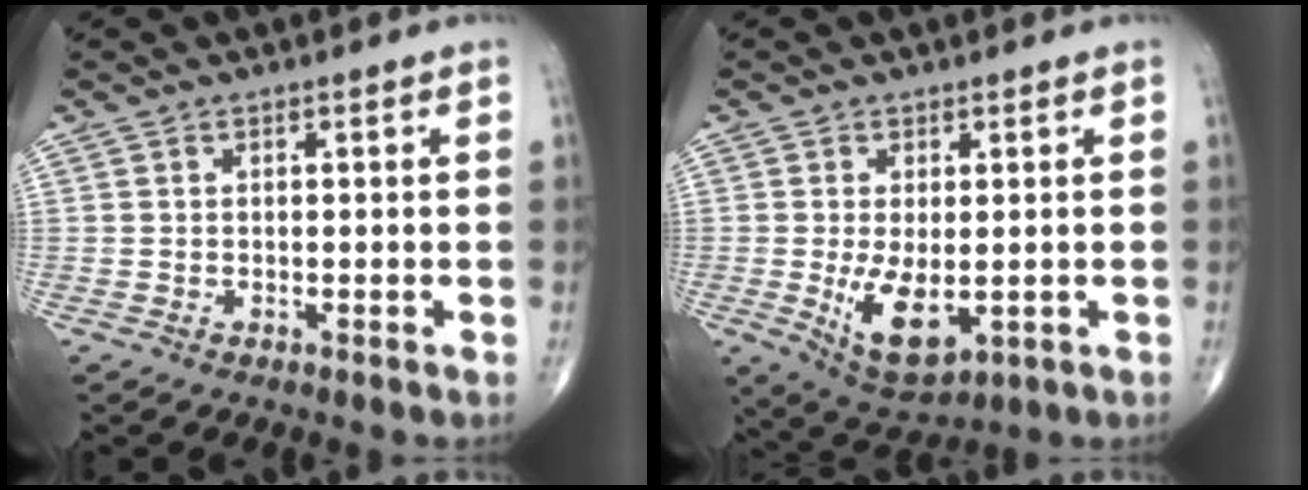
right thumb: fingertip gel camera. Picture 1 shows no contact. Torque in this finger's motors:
{"motor_torque": [-0.12, 0.60, 0.72, 0.52, 0.27]}